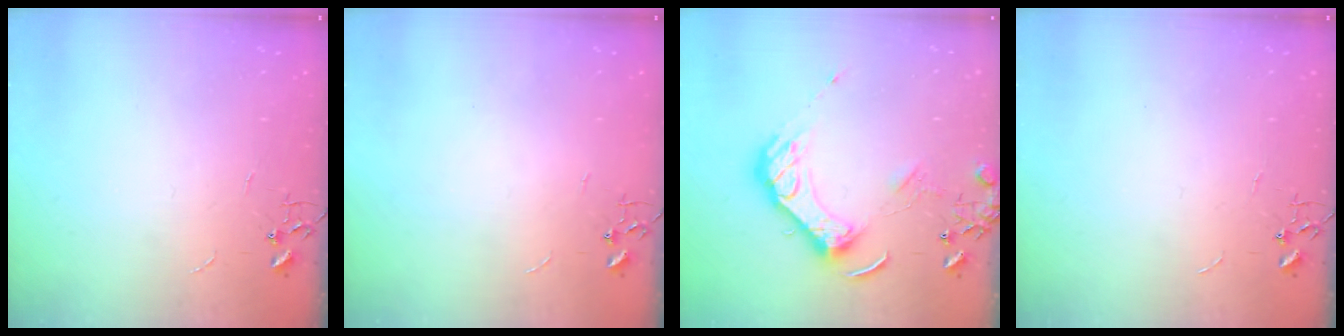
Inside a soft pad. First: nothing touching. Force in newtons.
{"total": 0.0}
{"total": 13.8, "press": 13.7, "slide": 2.2}
{"total": 0.0}